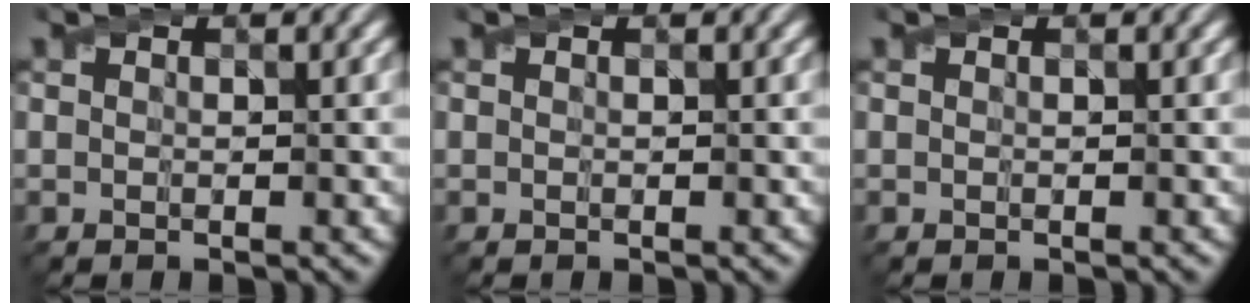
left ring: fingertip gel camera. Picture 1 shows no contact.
{"total": 0.0}
{"total": 0.0}